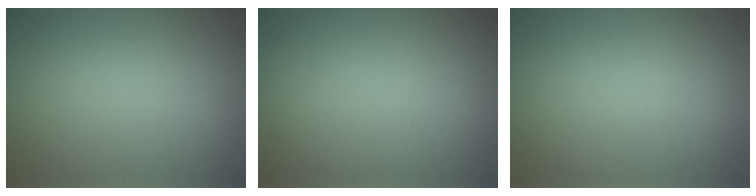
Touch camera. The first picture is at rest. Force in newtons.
{"total": 0.0}
{"total": 0.0}